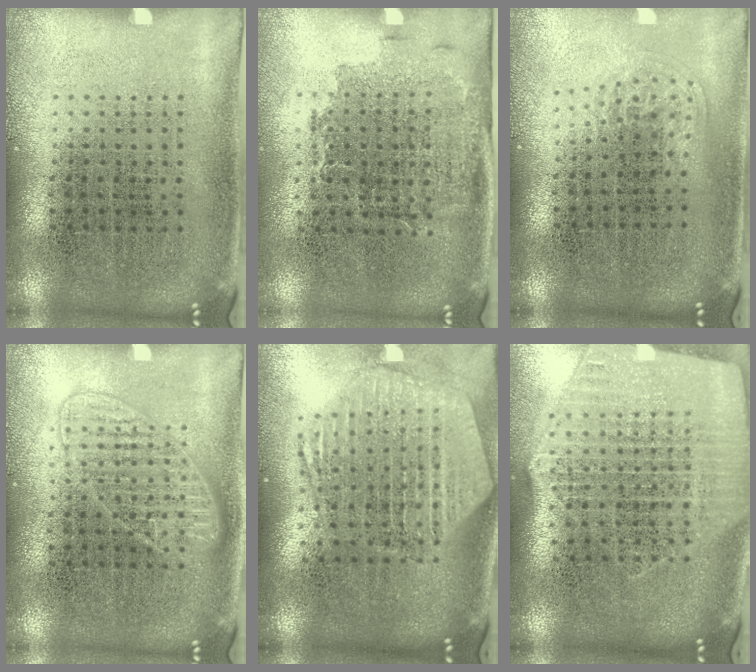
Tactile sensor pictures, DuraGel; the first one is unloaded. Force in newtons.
{"total": 1.5, "press": 1.2, "slide": 0.9}
{"total": 1.0, "press": 0.7, "slide": 0.7}
{"total": 2.4, "press": 2.3, "slide": 0.4}
{"total": 2.6, "press": 2.1, "slide": 1.5}
{"total": 2.6, "press": 2.3, "slide": 1.3}